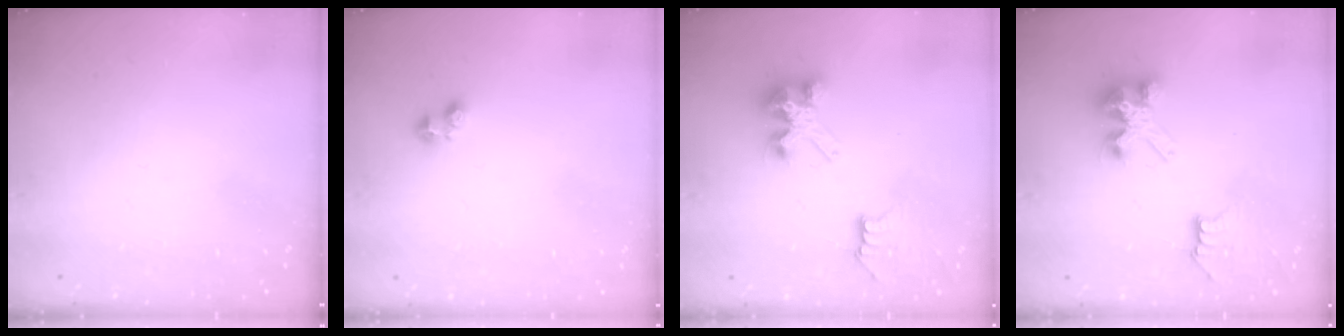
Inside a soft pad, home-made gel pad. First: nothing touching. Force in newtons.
{"total": 1.9, "press": 1.8, "slide": 0.5}
{"total": 6.7, "press": 6.7, "slide": 0.1}
{"total": 6.7, "press": 6.7, "slide": 0.1}